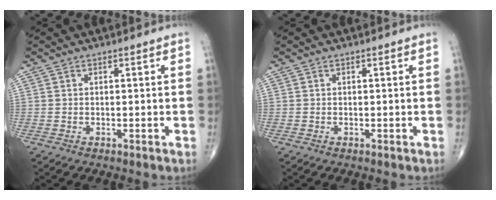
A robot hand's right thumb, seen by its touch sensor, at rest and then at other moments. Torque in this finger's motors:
{"motor_torque": [0.01, 0.01, -0.02, -0.01, 0.00]}